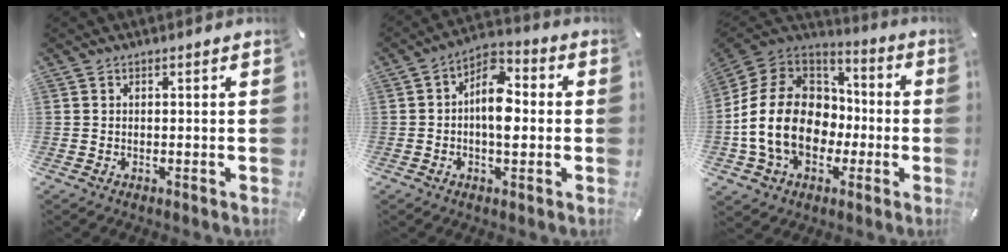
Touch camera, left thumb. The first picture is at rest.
{"total": 9.1, "force": [-0.8, 5.4, 7.3], "torque": [-0.102, -0.001, -0.017]}
{"total": 19.9, "force": [-4.2, 15.4, 12.0], "torque": [-0.266, 0.027, -0.065]}